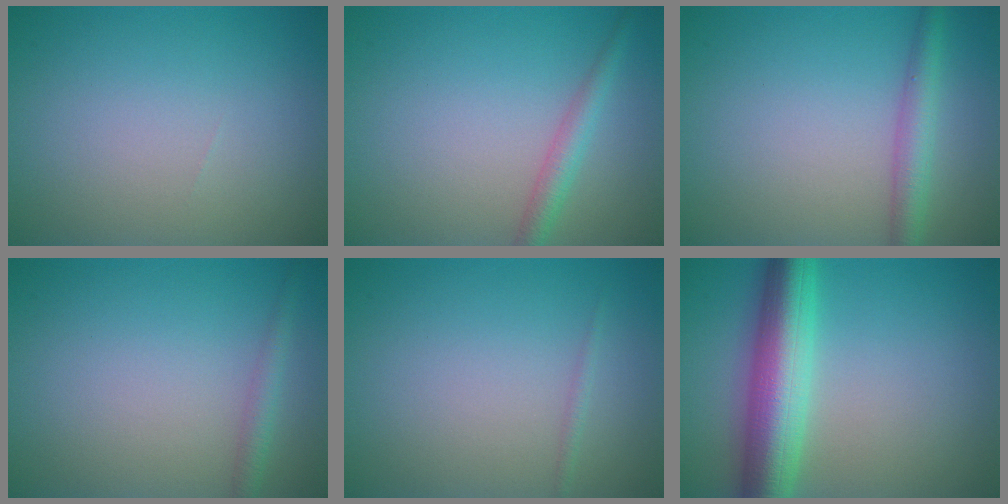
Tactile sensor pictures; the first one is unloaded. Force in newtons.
{"total": 2.2, "press": 2.2, "slide": 0.1}
{"total": 2.9, "press": 2.9, "slide": 0.1}
{"total": 1.6, "press": 1.6, "slide": 0.1}
{"total": 0.6, "press": 0.6, "slide": 0.0}
{"total": 8.0, "press": 8.0, "slide": 0.3}